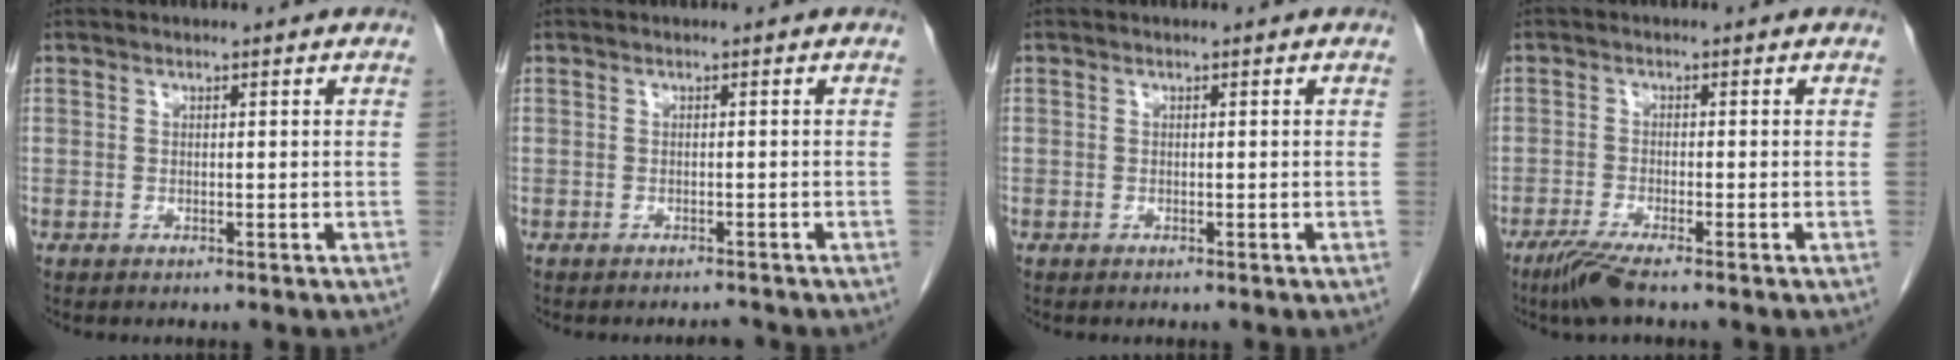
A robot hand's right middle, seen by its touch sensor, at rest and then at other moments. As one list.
[{"total": 1.1, "force": [-1.1, 0.0, 0.1], "torque": [-0.007, -0.006, -0.011]}, {"total": 0.0}, {"total": 4.2, "force": [-3.1, -0.1, 2.8], "torque": [-0.060, -0.013, -0.063]}]